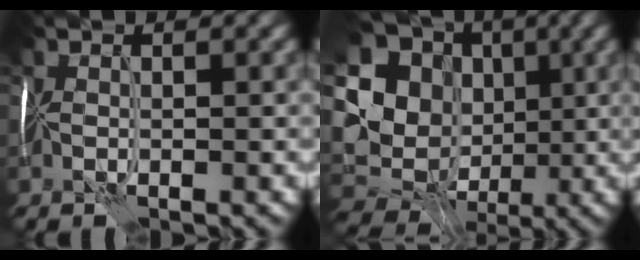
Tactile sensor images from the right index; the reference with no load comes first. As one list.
[{"total": 15.0, "force": [1.3, 13.5, 6.3], "torque": [-0.157, -0.006, 0.019]}]